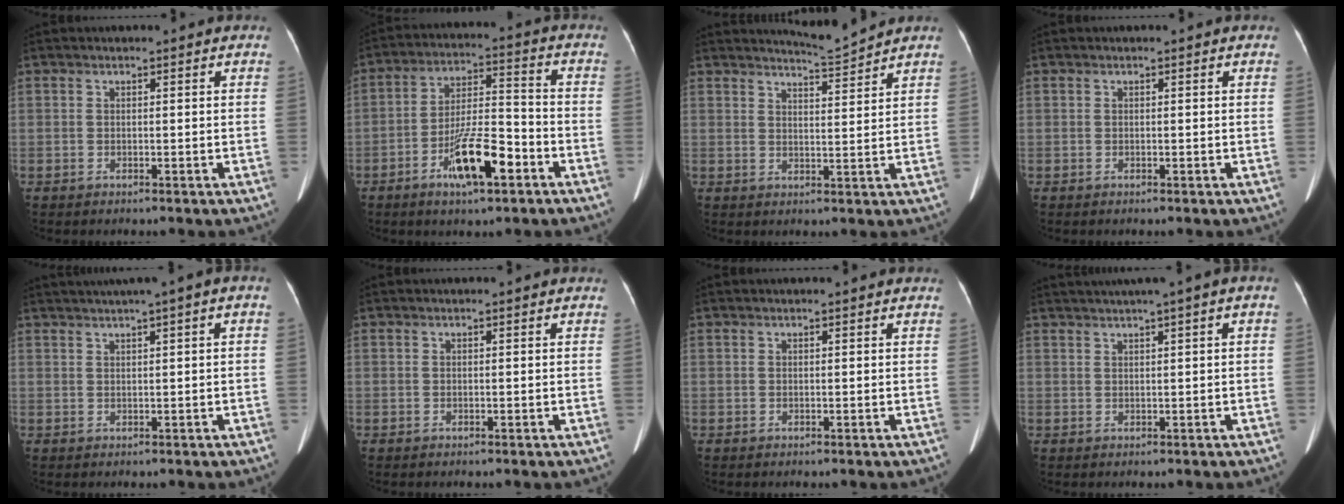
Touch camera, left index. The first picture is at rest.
{"total": 11.0, "force": [-5.5, 2.5, 9.2], "torque": [-0.177, 0.001, -0.093]}
{"total": 4.0, "force": [3.8, -1.2, -0.2], "torque": [-0.005, -0.017, 0.065]}
{"total": 0.0}
{"total": 4.8, "force": [2.3, 0.1, 4.2], "torque": [-0.069, 0.028, 0.035]}
{"total": 0.0}
{"total": 0.0}
{"total": 4.7, "force": [2.3, -0.2, 4.1], "torque": [-0.069, 0.026, 0.038]}